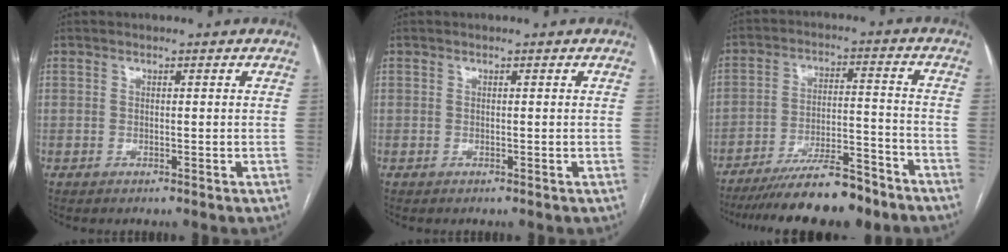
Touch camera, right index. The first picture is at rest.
{"total": 0.0}
{"total": 13.9, "force": [-11.8, 1.8, 7.2], "torque": [-0.114, -0.001, -0.190]}